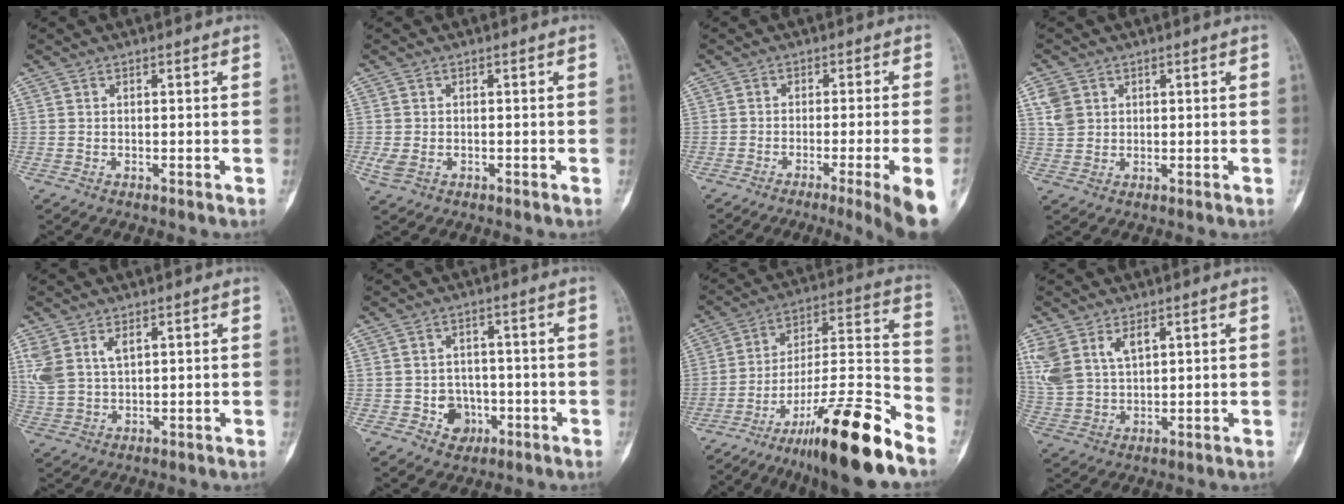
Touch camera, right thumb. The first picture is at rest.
{"total": 2.2, "force": [-0.6, 1.5, 1.5], "torque": [-0.042, 0.003, -0.007]}
{"total": 10.7, "force": [-5.5, -0.5, 9.2], "torque": [-0.130, -0.002, -0.077]}
{"total": 4.2, "force": [1.7, 3.4, 1.8], "torque": [-0.026, -0.001, 0.039]}
{"total": 7.7, "force": [3.3, 4.5, 5.3], "torque": [-0.119, -0.001, 0.078]}
{"total": 5.3, "force": [-1.8, 4.6, 1.9], "torque": [0.002, 0.016, -0.022]}
{"total": 22.5, "force": [-15.8, 2.7, 15.8], "torque": [-0.251, 0.080, -0.260]}
{"total": 11.8, "force": [5.4, 7.4, 7.4], "torque": [-0.168, -0.006, 0.122]}